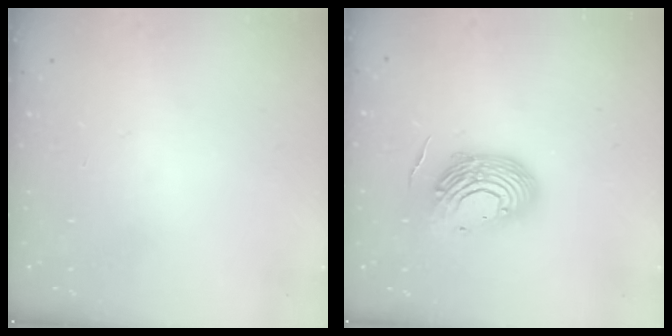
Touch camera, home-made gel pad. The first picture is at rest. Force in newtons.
{"total": 12.9, "press": 12.7, "slide": 2.1}